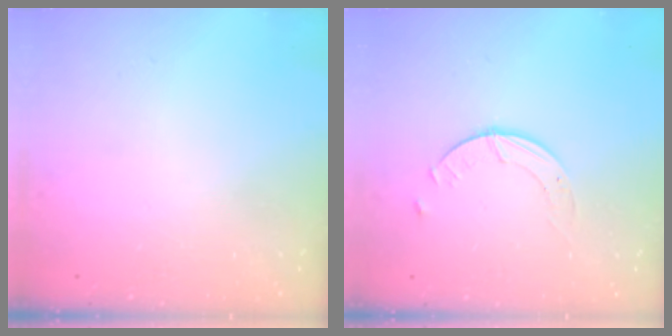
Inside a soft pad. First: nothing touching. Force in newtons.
{"total": 1.8, "press": 1.8, "slide": 0.2}